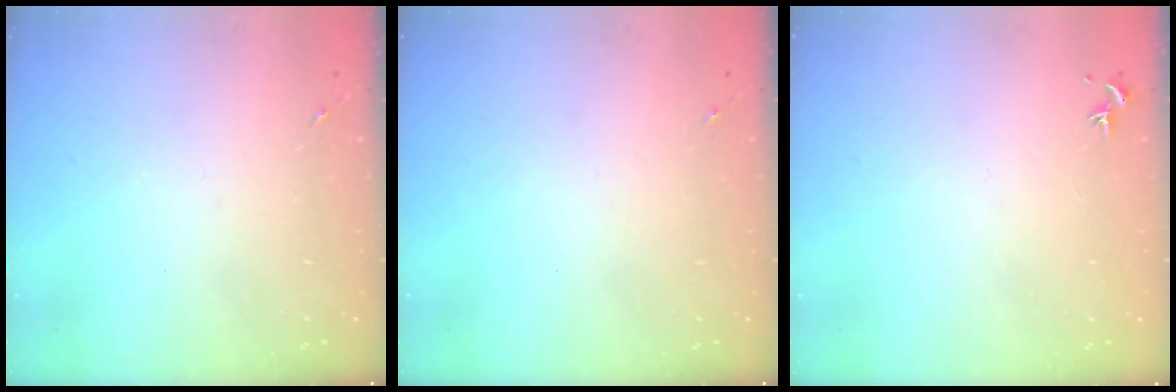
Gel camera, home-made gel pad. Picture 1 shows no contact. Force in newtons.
{"total": 0.0}
{"total": 0.8, "press": 0.7, "slide": 0.3}